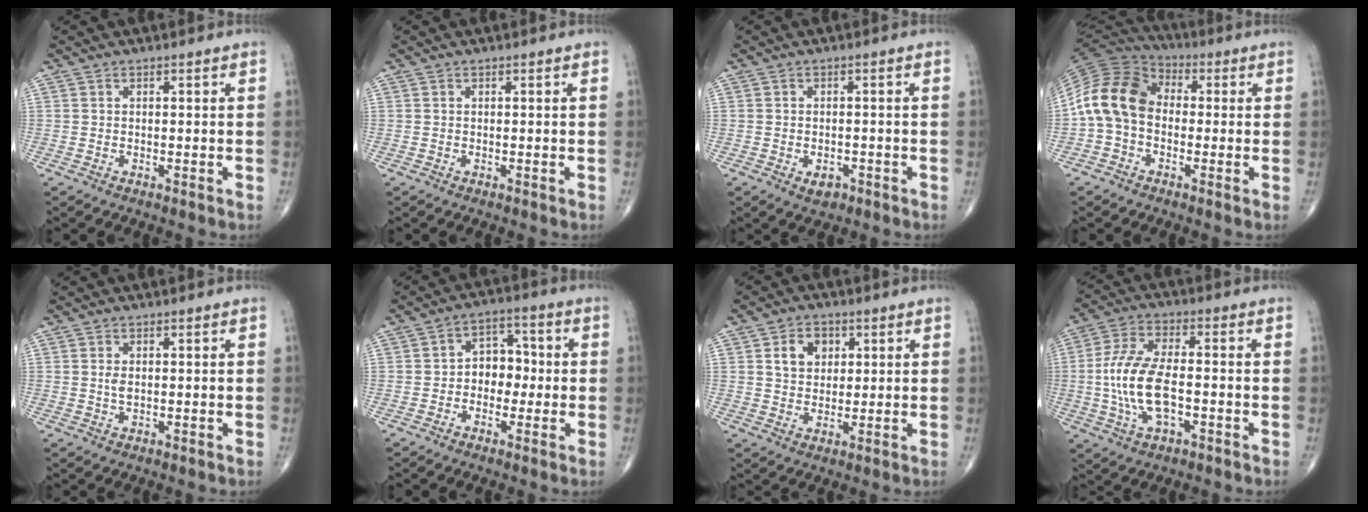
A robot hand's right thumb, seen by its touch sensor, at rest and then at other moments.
{"total": 0.0}
{"total": 2.7, "force": [-1.3, 1.8, 1.5], "torque": [-0.015, 0.003, -0.013]}
{"total": 12.5, "force": [-0.9, 9.3, 8.3], "torque": [-0.157, 0.033, -0.034]}
{"total": 1.5, "force": [0.2, 0.8, 1.3], "torque": [-0.025, -0.002, 0.006]}
{"total": 7.0, "force": [-0.6, 5.3, 4.6], "torque": [-0.031, 0.026, -0.022]}
{"total": 6.0, "force": [2.0, 4.7, 3.2], "torque": [-0.029, -0.006, 0.033]}
{"total": 12.7, "force": [-1.9, 6.0, 11.0], "torque": [-0.232, 0.017, -0.037]}